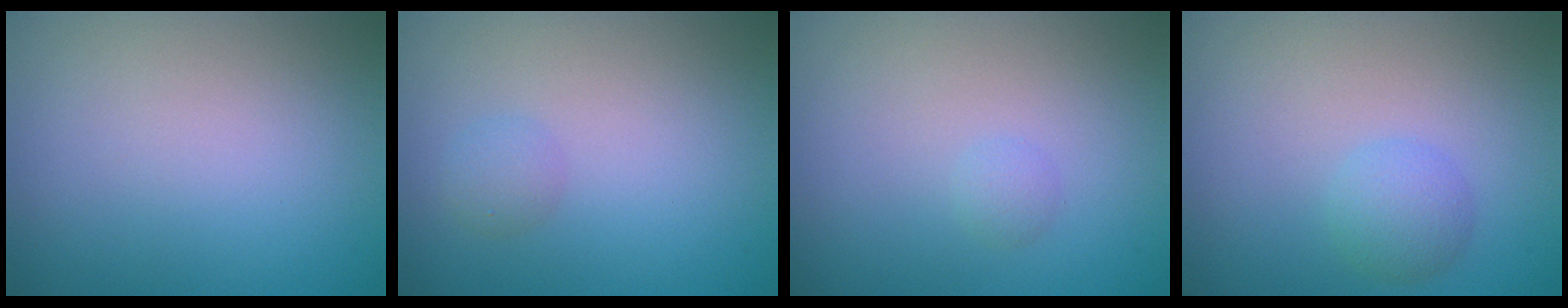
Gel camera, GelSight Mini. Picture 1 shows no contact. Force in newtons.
{"total": 1.2, "press": 1.2, "slide": 0.0}
{"total": 0.8, "press": 0.8, "slide": 0.0}
{"total": 2.1, "press": 2.1, "slide": 0.2}